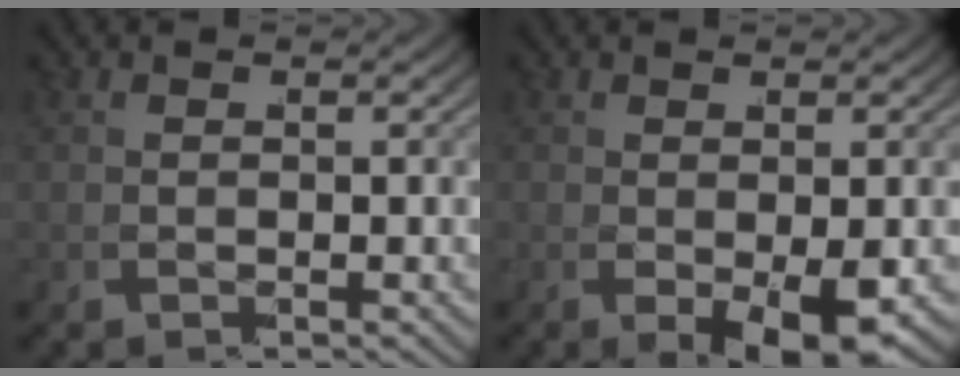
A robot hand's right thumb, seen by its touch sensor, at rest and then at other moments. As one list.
[{"total": 3.5, "force": [-1.1, 0.8, 3.2], "torque": [-0.060, -0.013, -0.009]}]